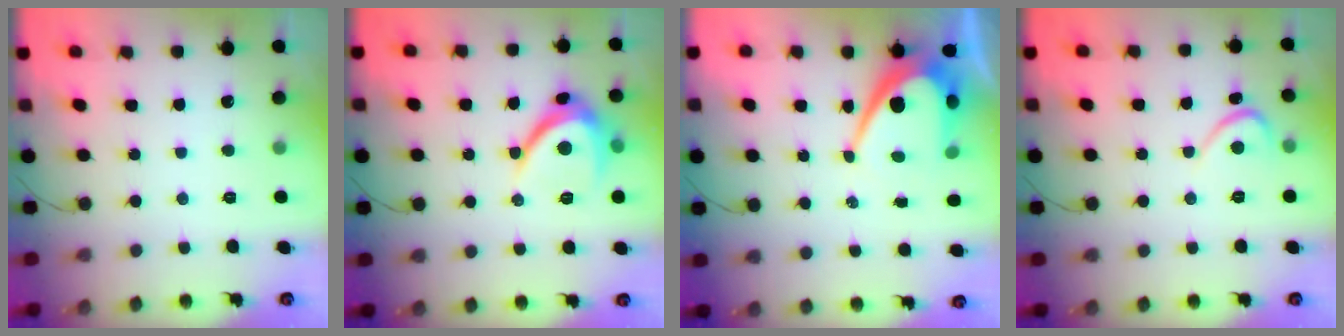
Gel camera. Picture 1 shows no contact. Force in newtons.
{"total": 10.0, "press": 10.0, "slide": 0.9}
{"total": 11.3, "press": 11.3, "slide": 0.9}
{"total": 2.7, "press": 2.7, "slide": 0.3}